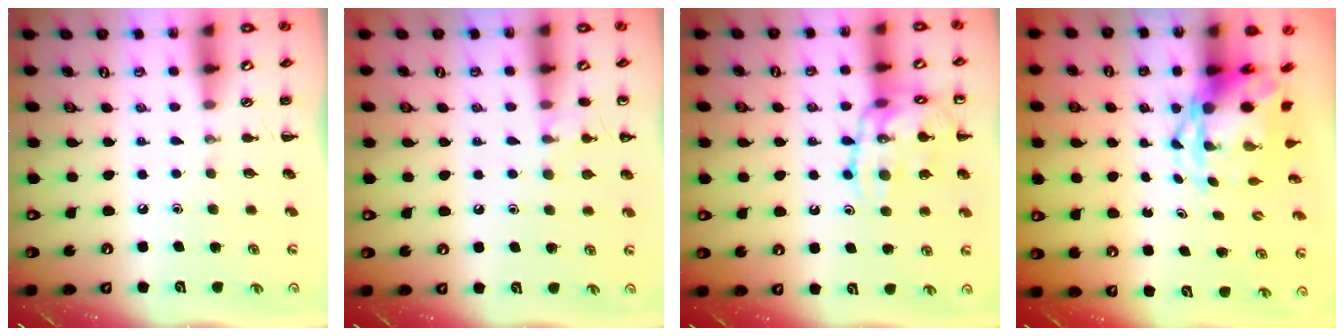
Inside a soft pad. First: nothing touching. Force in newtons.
{"total": 6.6, "press": 6.3, "slide": 2.0}
{"total": 15.3, "press": 15.2, "slide": 1.5}
{"total": 4.4, "press": 4.1, "slide": 1.4}